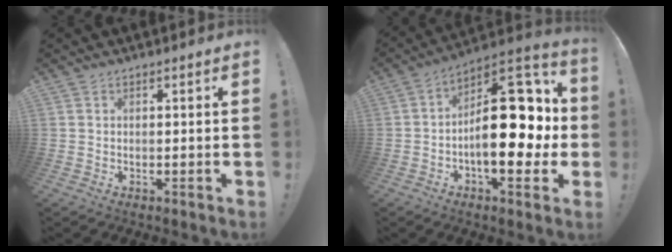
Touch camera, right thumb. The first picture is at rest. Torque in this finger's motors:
{"motor_torque": [0.31, 0.69, 1.82, -0.53, 0.09]}